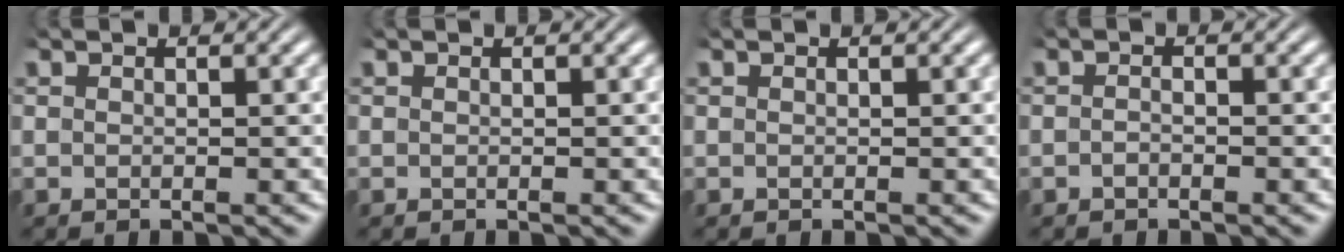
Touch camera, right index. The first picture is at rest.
{"total": 0.0}
{"total": 0.0}
{"total": 0.8, "force": [-0.7, 0.0, 0.3], "torque": [-0.007, -0.003, -0.013]}